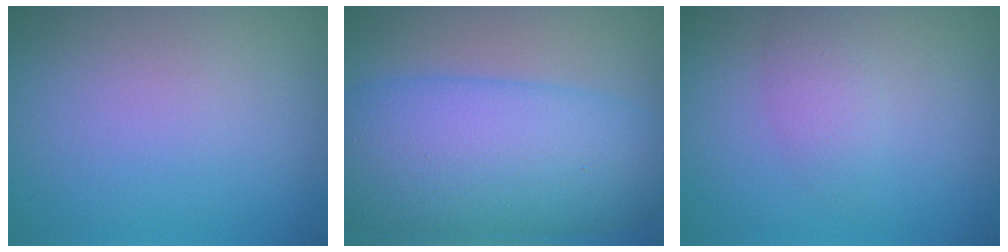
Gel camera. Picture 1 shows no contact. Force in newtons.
{"total": 11.5, "press": 11.5, "slide": 0.2}
{"total": 1.9, "press": 1.9, "slide": 0.1}